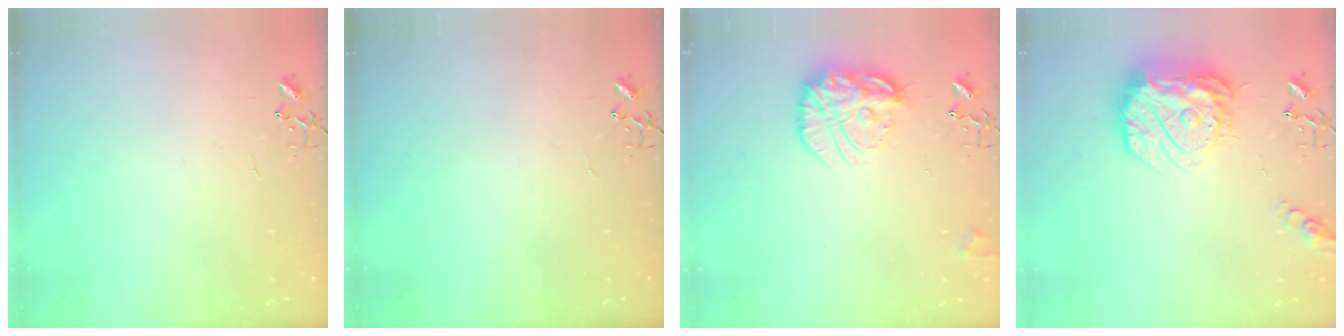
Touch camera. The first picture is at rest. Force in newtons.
{"total": 0.0}
{"total": 17.4, "press": 17.3, "slide": 1.2}
{"total": 18.2, "press": 18.1, "slide": 1.7}